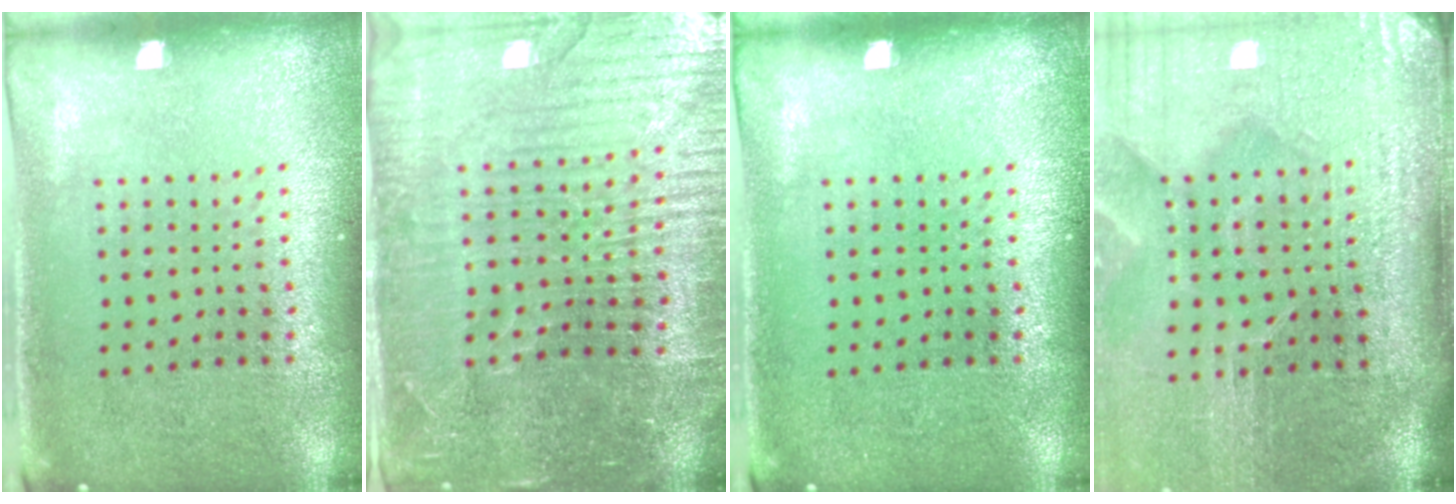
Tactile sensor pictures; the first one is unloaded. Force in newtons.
{"total": 5.1, "press": 4.7, "slide": 2.0}
{"total": 0.0}
{"total": 4.9, "press": 4.1, "slide": 2.6}